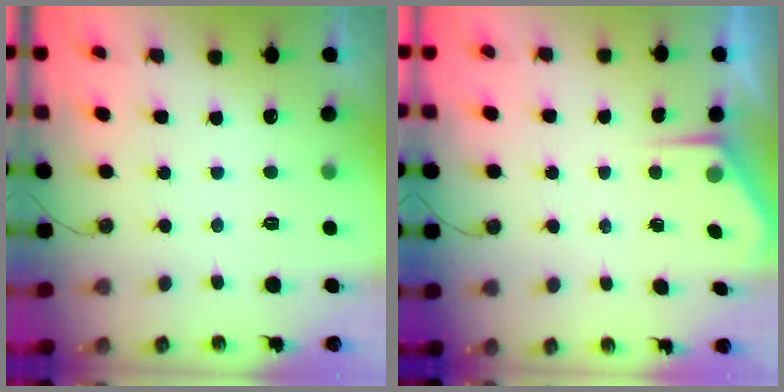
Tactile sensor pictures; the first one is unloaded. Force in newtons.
{"total": 2.8, "press": 2.8, "slide": 0.4}